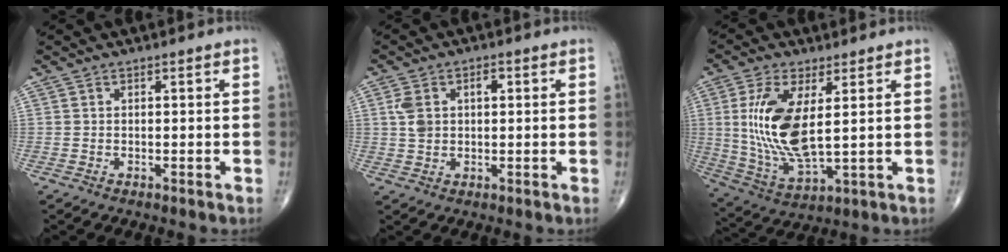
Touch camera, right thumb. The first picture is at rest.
{"total": 5.1, "force": [1.2, 3.4, 3.7], "torque": [-0.069, 0.013, 0.023]}
{"total": 14.9, "force": [2.5, 6.0, 13.4], "torque": [-0.283, -0.022, 0.060]}